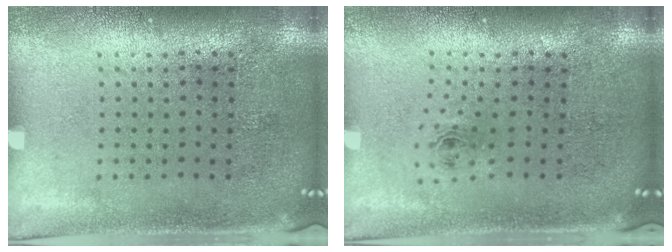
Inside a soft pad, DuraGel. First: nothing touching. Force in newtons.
{"total": 0.8, "press": 0.3, "slide": 0.7}